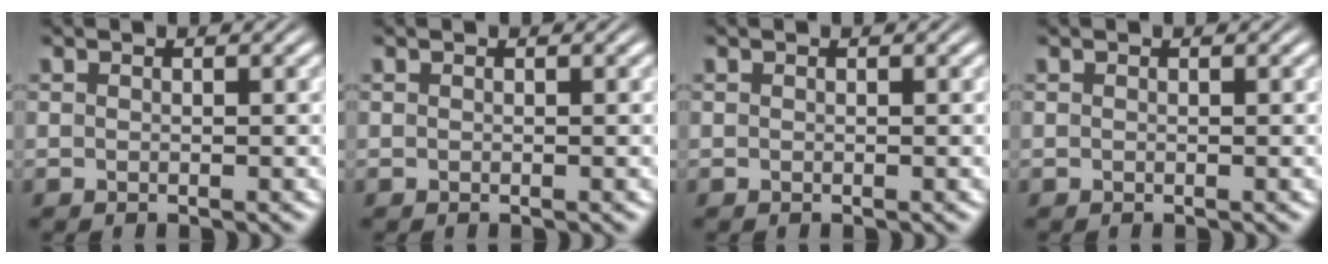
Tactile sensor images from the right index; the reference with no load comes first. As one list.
[{"total": 0.0}, {"total": 0.8, "force": [-0.2, -0.7, -0.3], "torque": [0.010, -0.011, 0.006]}, {"total": 0.0}]